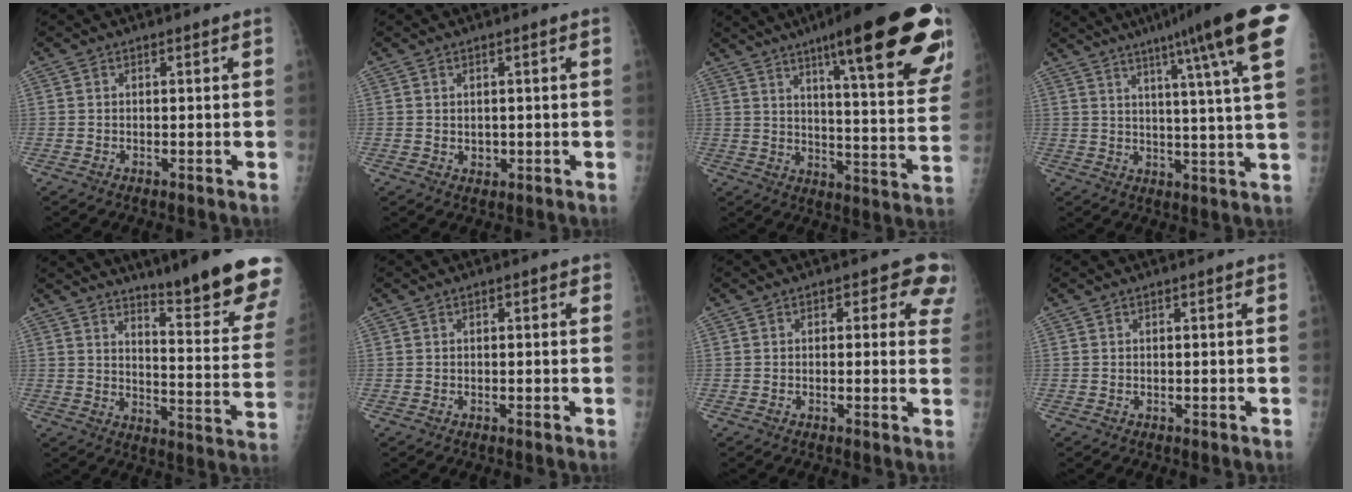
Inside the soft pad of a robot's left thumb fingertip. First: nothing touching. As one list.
[{"total": 1.8, "force": [0.0, 1.5, 1.1], "torque": [-0.009, 0.000, 0.005]}, {"total": 27.3, "force": [16.0, 4.6, 21.7], "torque": [-0.257, -0.050, 0.218]}, {"total": 19.3, "force": [10.7, 0.7, 16.1], "torque": [-0.218, -0.021, 0.129]}, {"total": 18.9, "force": [14.3, 1.6, 12.3], "torque": [-0.137, -0.109, 0.197]}, {"total": 1.2, "force": [0.4, 0.6, 1.0], "torque": [-0.007, 0.003, 0.001]}, {"total": 6.2, "force": [3.2, 3.6, 3.9], "torque": [0.004, -0.008, 0.017]}, {"total": 0.0}]